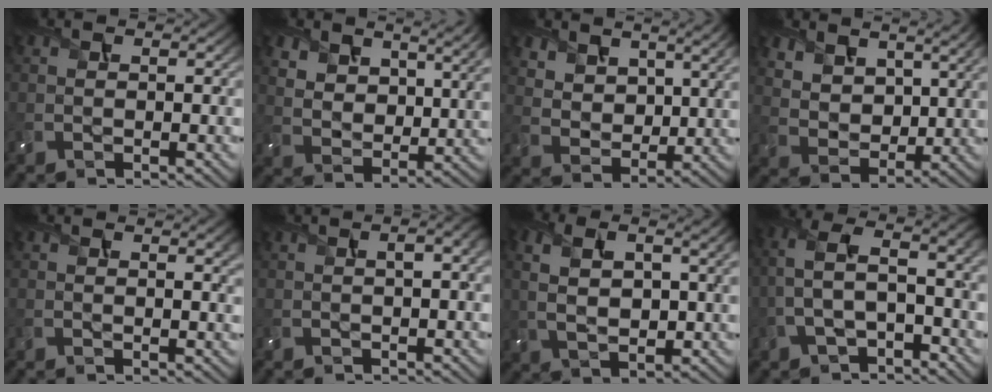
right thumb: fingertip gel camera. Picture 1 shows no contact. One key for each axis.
{"total": 9.2, "fx": 6.0, "fy": 5.1, "fz": 4.8, "tx": -0.112, "ty": -0.005, "tz": 0.102}
{"total": 7.9, "fx": 5.5, "fy": 4.3, "fz": 3.7, "tx": -0.099, "ty": -0.020, "tz": 0.110}
{"total": 9.0, "fx": 6.1, "fy": 4.9, "fz": 4.5, "tx": -0.125, "ty": -0.019, "tz": 0.120}
{"total": 1.9, "fx": 1.1, "fy": 0.5, "fz": 1.5, "tx": -0.024, "ty": -0.003, "tz": 0.020}
{"total": 2.2, "fx": 0.4, "fy": 0.4, "fz": 2.1, "tx": -0.035, "ty": 0.010, "tz": 0.005}
{"total": 8.2, "fx": 2.3, "fy": 3.8, "fz": 6.9, "tx": -0.157, "ty": -0.001, "tz": 0.039}
{"total": 8.5, "fx": -1.2, "fy": 4.0, "fz": 7.4, "tx": -0.176, "ty": 0.008, "tz": -0.030}